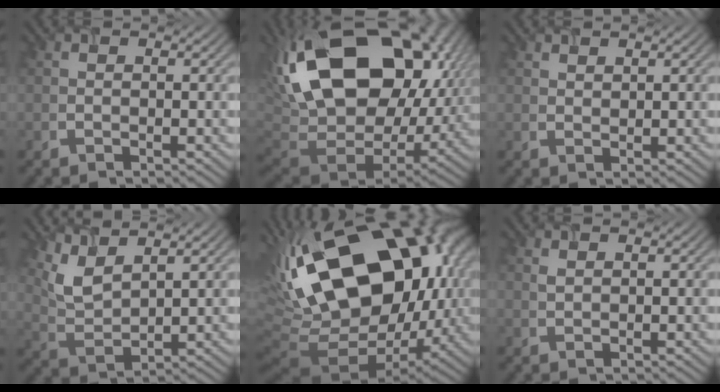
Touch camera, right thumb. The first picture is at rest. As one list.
[{"total": 21.7, "force": [4.9, 13.9, 16.0], "torque": [-0.320, -0.008, 0.113]}, {"total": 1.2, "force": [1.1, 0.4, 0.4], "torque": [-0.013, -0.002, 0.027]}, {"total": 6.1, "force": [4.1, 2.2, 4.0], "torque": [-0.102, -0.004, 0.090]}, {"total": 23.1, "force": [3.3, 14.2, 17.9], "torque": [-0.339, -0.041, 0.077]}, {"total": 0.9, "force": [0.6, 0.3, 0.4], "torque": [-0.018, -0.001, 0.015]}]